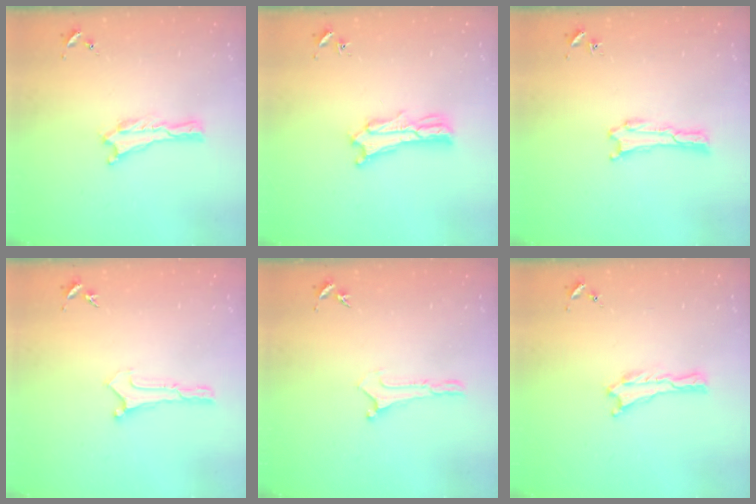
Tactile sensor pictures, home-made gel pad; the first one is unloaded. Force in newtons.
{"total": 4.0, "press": 4.0, "slide": 0.4}
{"total": 0.0}
{"total": 0.0}
{"total": 0.0}
{"total": 0.0}